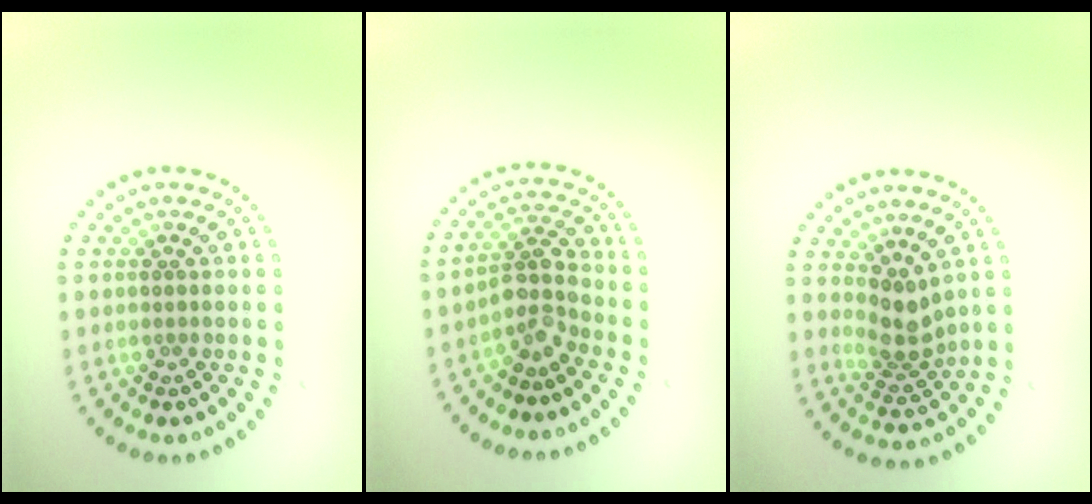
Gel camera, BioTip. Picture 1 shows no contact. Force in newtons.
{"total": 3.0, "press": 2.2, "slide": 1.9}
{"total": 2.9, "press": 2.2, "slide": 1.8}